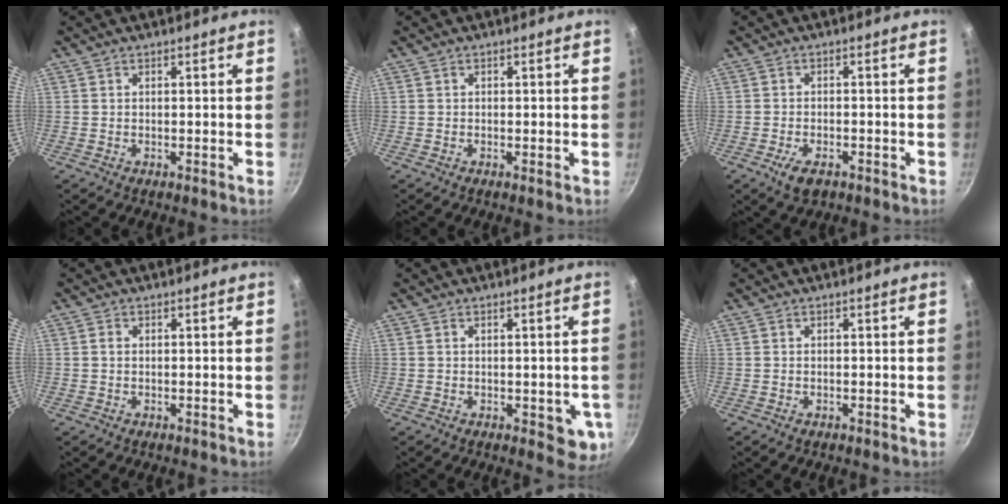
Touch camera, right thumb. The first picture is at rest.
{"total": 0.0}
{"total": 4.5, "force": [-2.5, 2.3, 3.0], "torque": [-0.057, 0.008, -0.042]}
{"total": 0.7, "force": [0.0, 0.6, 0.4], "torque": [-0.007, 0.003, 0.000]}
{"total": 6.2, "force": [-0.7, 3.2, 5.3], "torque": [-0.042, 0.000, -0.003]}
{"total": 0.0}